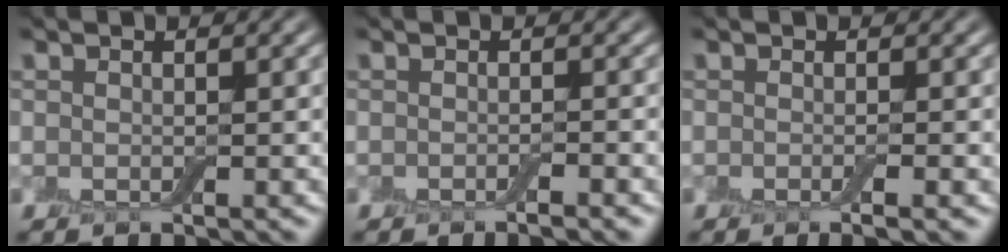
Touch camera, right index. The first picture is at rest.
{"total": 1.5, "force": [-0.8, 0.2, 1.2], "torque": [-0.012, -0.001, -0.012]}
{"total": 2.0, "force": [-0.6, 0.4, 1.8], "torque": [-0.021, -0.004, -0.010]}